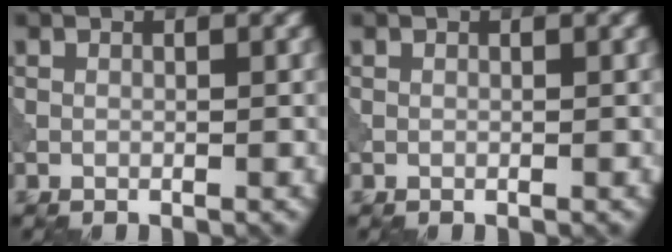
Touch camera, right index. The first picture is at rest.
{"total": 0.0}